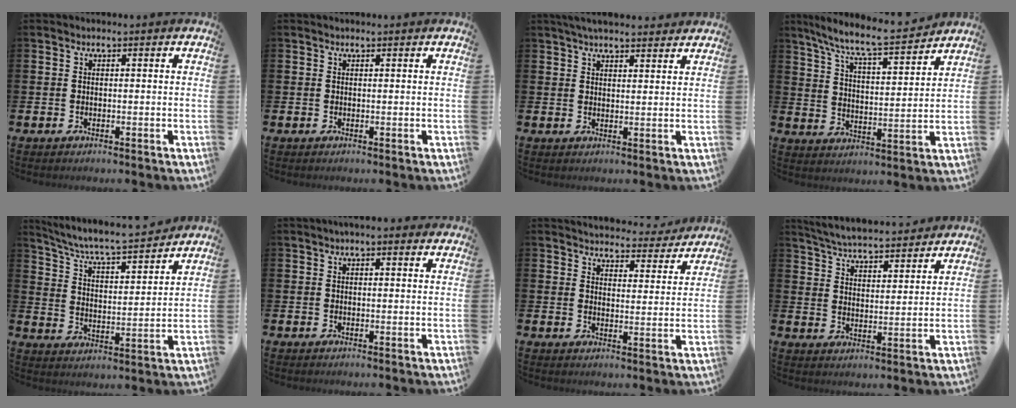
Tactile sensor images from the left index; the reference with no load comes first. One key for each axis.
{"total": 0.0}
{"total": 3.8, "fx": 3.5, "fy": 0.8, "fz": 1.3, "tx": -0.025, "ty": -0.010, "tz": 0.064}
{"total": 8.5, "fx": 7.7, "fy": 0.6, "fz": 3.5, "tx": -0.098, "ty": -0.051, "tz": 0.131}
{"total": 6.7, "fx": 6.3, "fy": 0.4, "fz": 2.1, "tx": -0.071, "ty": -0.052, "tz": 0.105}
{"total": 1.4, "fx": 1.2, "fy": 0.3, "fz": 0.8, "tx": -0.003, "ty": -0.001, "tz": 0.018}
{"total": 4.4, "fx": 4.3, "fy": 1.0, "fz": 0.0, "tx": -0.002, "ty": -0.039, "tz": 0.072}
{"total": 5.7, "fx": 5.6, "fy": 0.6, "fz": 0.8, "tx": -0.036, "ty": -0.037, "tz": 0.099}